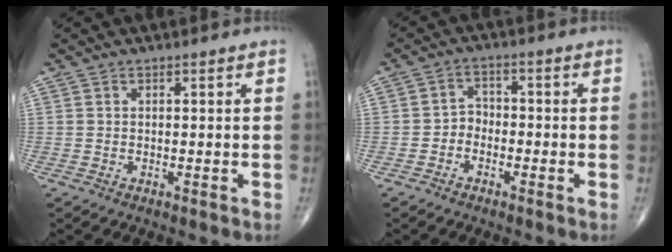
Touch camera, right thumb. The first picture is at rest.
{"total": 3.5, "force": [-1.6, 2.8, 1.3], "torque": [-0.002, 0.022, -0.039]}